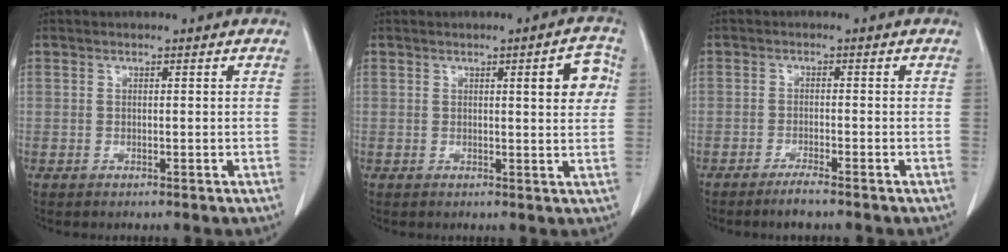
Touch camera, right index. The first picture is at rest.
{"total": 5.1, "force": [1.4, 1.0, 4.8], "torque": [-0.058, 0.005, 0.015]}
{"total": 2.6, "force": [-2.1, -0.1, 1.5], "torque": [-0.033, -0.004, -0.041]}